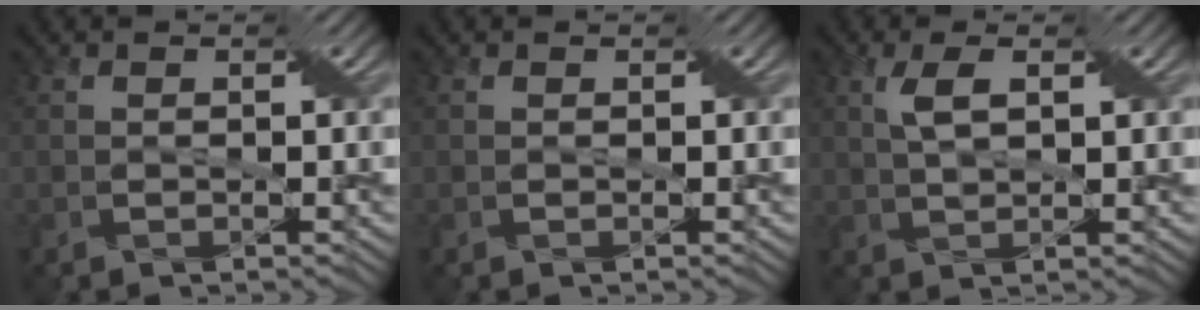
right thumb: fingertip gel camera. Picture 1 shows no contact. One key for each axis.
{"total": 0.0}
{"total": 3.1, "fx": 1.4, "fy": 0.8, "fz": 2.7, "tx": -0.061, "ty": 0.008, "tz": 0.026}